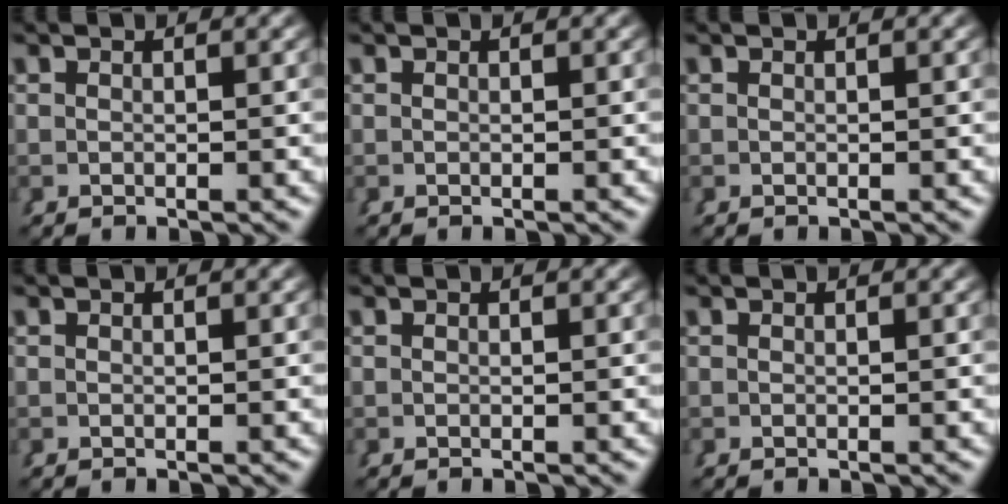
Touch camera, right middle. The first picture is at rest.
{"total": 0.0}
{"total": 0.0}
{"total": 0.0}
{"total": 0.0}
{"total": 0.0}